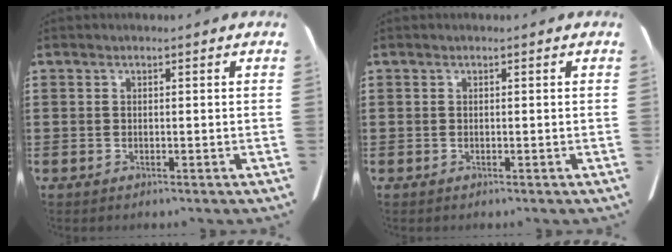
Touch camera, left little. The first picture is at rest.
{"total": 0.0}